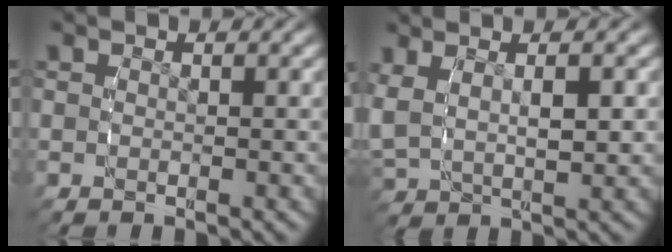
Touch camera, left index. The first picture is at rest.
{"total": 4.2, "force": [1.4, 2.7, 2.9], "torque": [-0.079, 0.001, 0.032]}